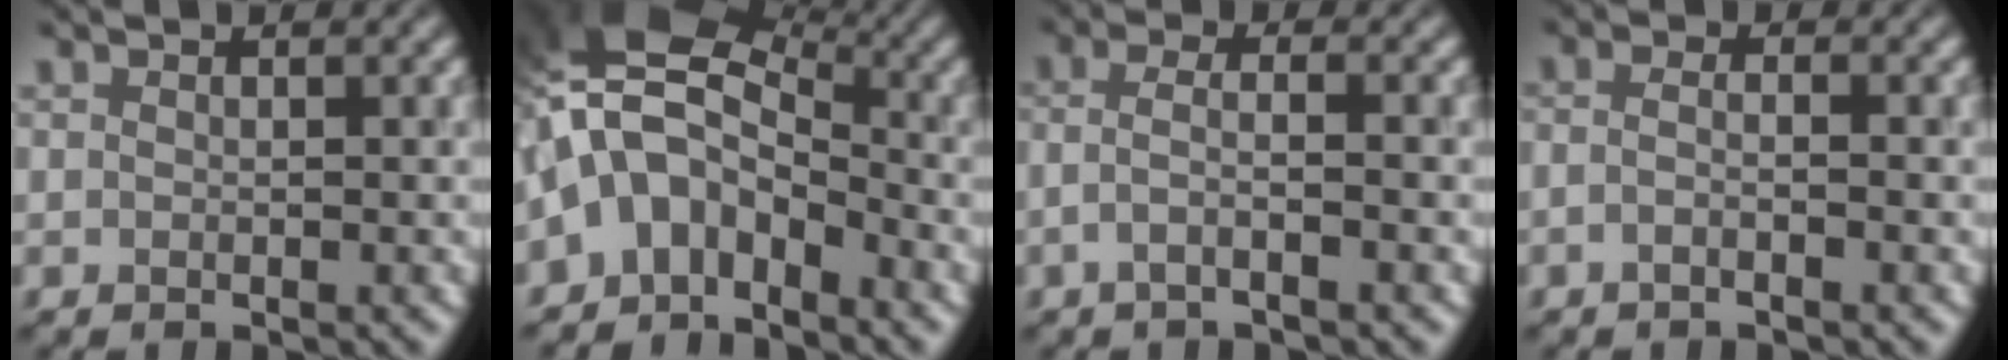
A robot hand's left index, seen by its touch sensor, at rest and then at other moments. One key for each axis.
{"total": 7.3, "fx": -2.7, "fy": 4.8, "fz": 4.8, "tx": -0.084, "ty": 0.028, "tz": -0.056}
{"total": 2.0, "fx": -1.2, "fy": 0.2, "fz": 1.6, "tx": -0.033, "ty": 0.018, "tz": -0.023}
{"total": 1.1, "fx": -0.9, "fy": 0.1, "fz": 0.7, "tx": -0.015, "ty": 0.006, "tz": -0.013}